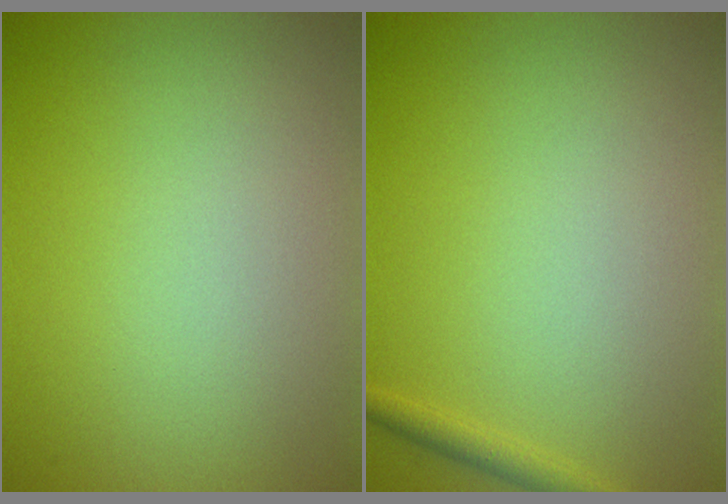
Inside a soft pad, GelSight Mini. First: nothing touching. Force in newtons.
{"total": 1.2, "press": 1.1, "slide": 0.1}